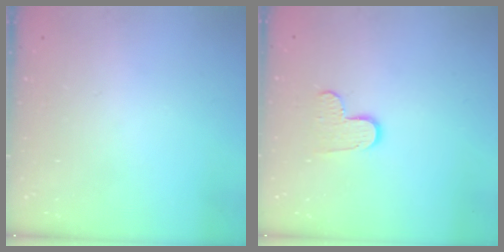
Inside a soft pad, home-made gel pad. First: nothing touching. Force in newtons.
{"total": 8.3, "press": 8.3, "slide": 0.6}